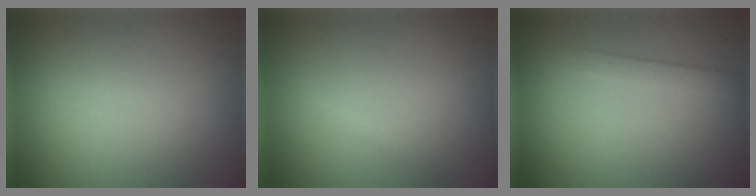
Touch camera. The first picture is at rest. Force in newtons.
{"total": 0.7, "press": 0.7, "slide": 0.1}
{"total": 1.7, "press": 1.7, "slide": 0.0}